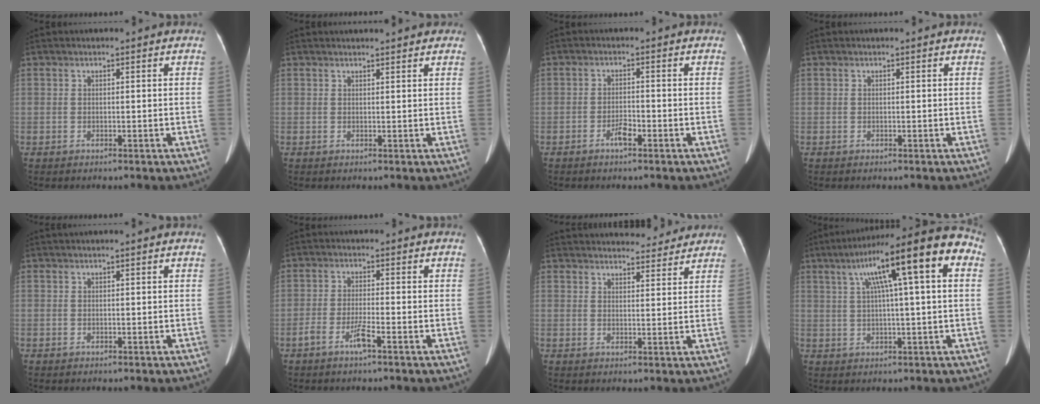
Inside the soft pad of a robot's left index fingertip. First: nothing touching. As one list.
[{"total": 5.8, "force": [5.2, 1.1, 2.2], "torque": [-0.031, 0.021, 0.056]}, {"total": 2.5, "force": [-2.2, 0.3, 1.1], "torque": [-0.022, -0.015, -0.034]}, {"total": 0.0}, {"total": 0.0}, {"total": 3.4, "force": [-2.7, -0.1, 2.1], "torque": [-0.044, -0.019, -0.049]}, {"total": 14.9, "force": [14.0, 3.6, 3.6], "torque": [-0.045, 0.026, 0.182]}, {"total": 15.8, "force": [5.3, 1.3, 14.8], "torque": [-0.225, 0.048, 0.072]}]